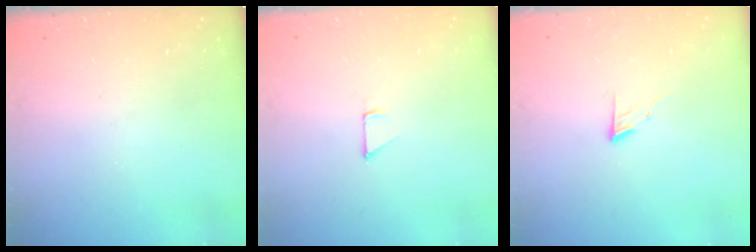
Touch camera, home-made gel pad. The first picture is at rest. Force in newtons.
{"total": 4.5, "press": 4.5, "slide": 0.3}
{"total": 6.0, "press": 5.9, "slide": 0.6}